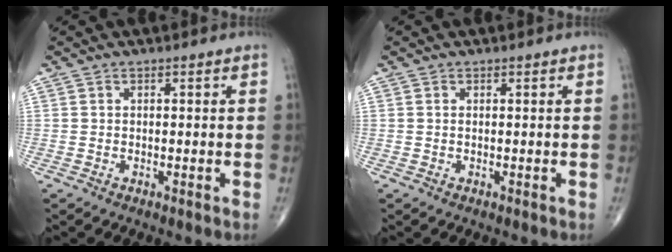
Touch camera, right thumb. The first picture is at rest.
{"total": 0.0}